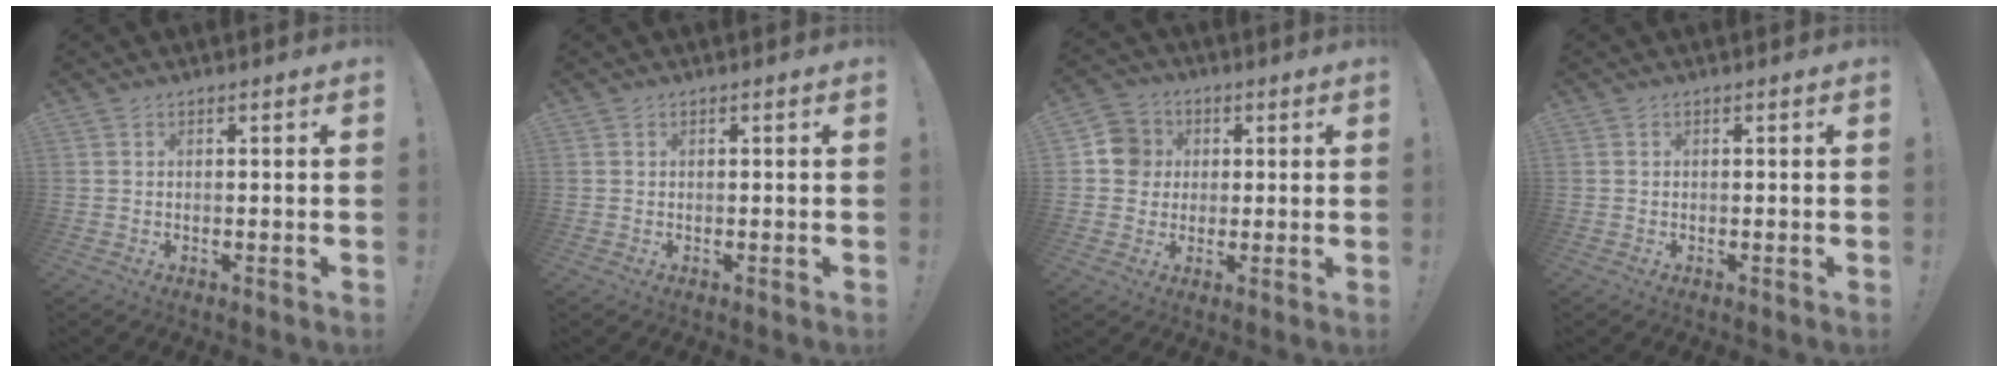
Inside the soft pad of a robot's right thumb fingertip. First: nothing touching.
{"total": 0.0}
{"total": 8.7, "force": [1.3, 8.3, 2.3], "torque": [-0.021, 0.006, 0.029]}
{"total": 0.0}